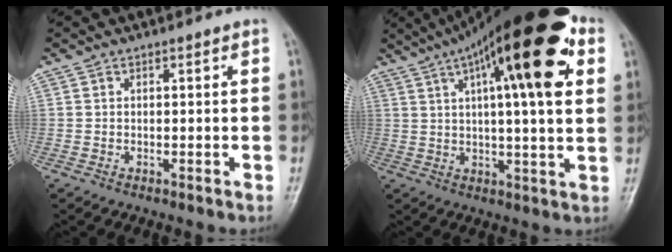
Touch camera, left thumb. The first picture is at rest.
{"total": 24.1, "force": [9.5, 6.5, 21.2], "torque": [-0.316, 0.013, 0.138]}